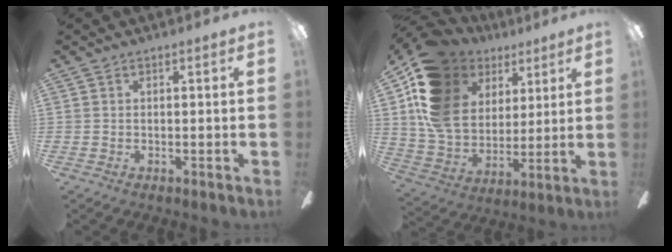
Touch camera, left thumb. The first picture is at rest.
{"total": 17.1, "force": [7.3, 12.8, 8.6], "torque": [-0.184, -0.032, 0.141]}